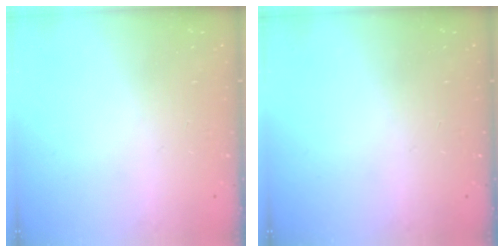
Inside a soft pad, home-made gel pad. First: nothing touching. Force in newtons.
{"total": 0.0}